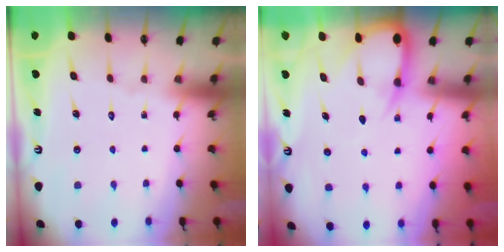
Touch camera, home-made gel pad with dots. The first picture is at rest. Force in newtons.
{"total": 6.6, "press": 6.6, "slide": 0.8}